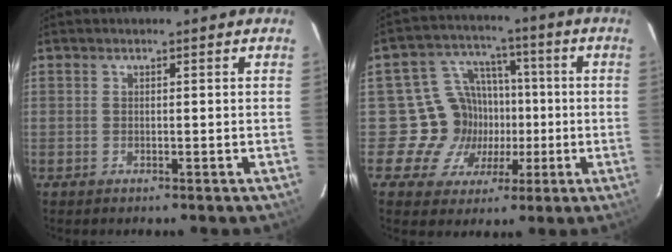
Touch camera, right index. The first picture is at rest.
{"total": 11.3, "force": [-2.1, 10.9, 2.0], "torque": [-0.051, 0.028, -0.030]}